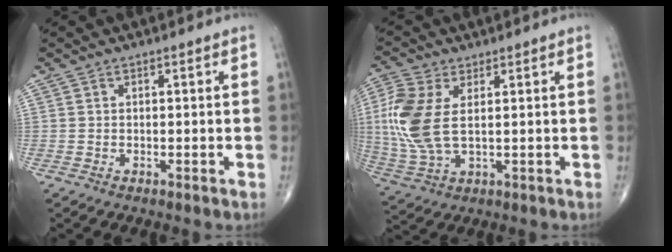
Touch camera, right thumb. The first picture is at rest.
{"total": 12.1, "force": [1.8, 6.2, 10.2], "torque": [-0.255, 0.000, 0.043]}